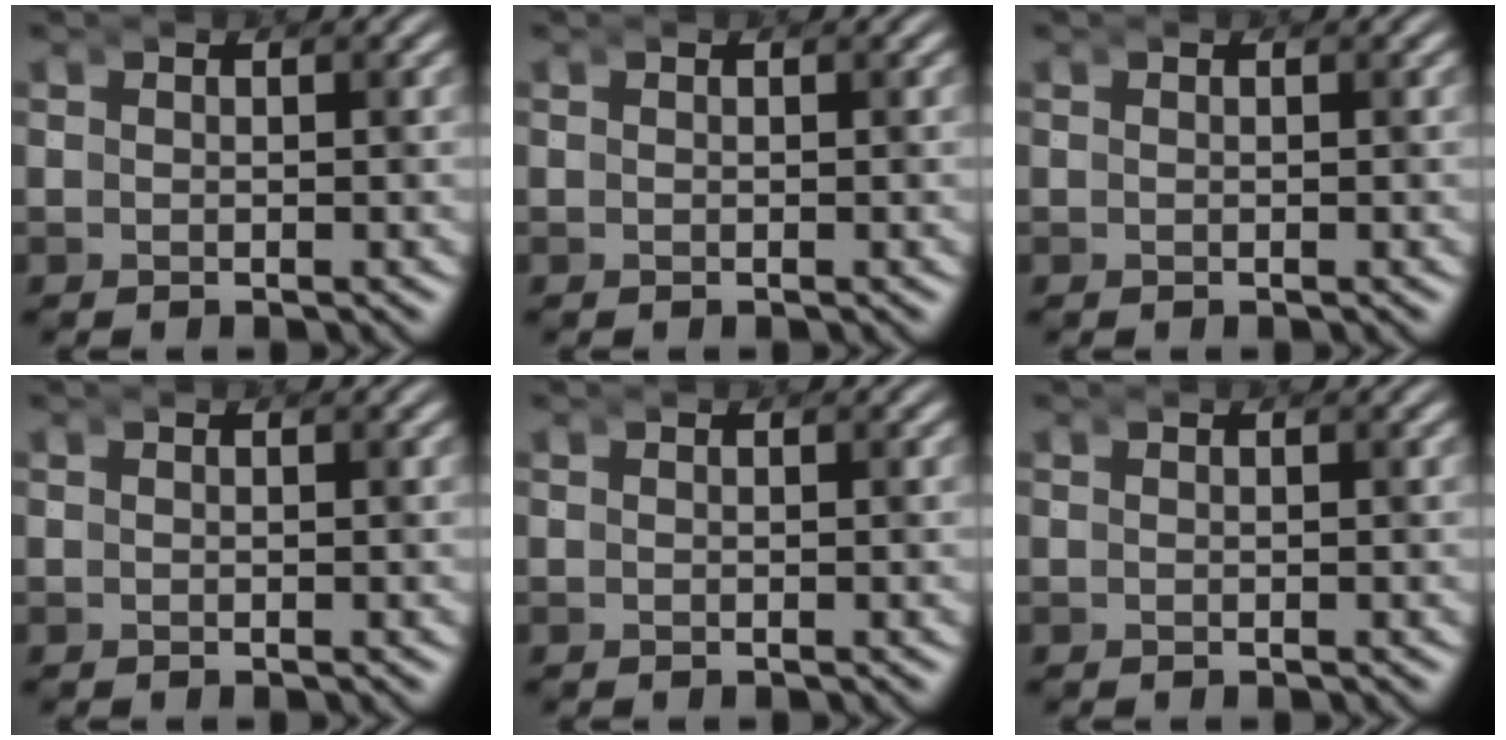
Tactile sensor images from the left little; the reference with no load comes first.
{"total": 0.0}
{"total": 0.0}
{"total": 0.0}
{"total": 0.0}
{"total": 0.0}